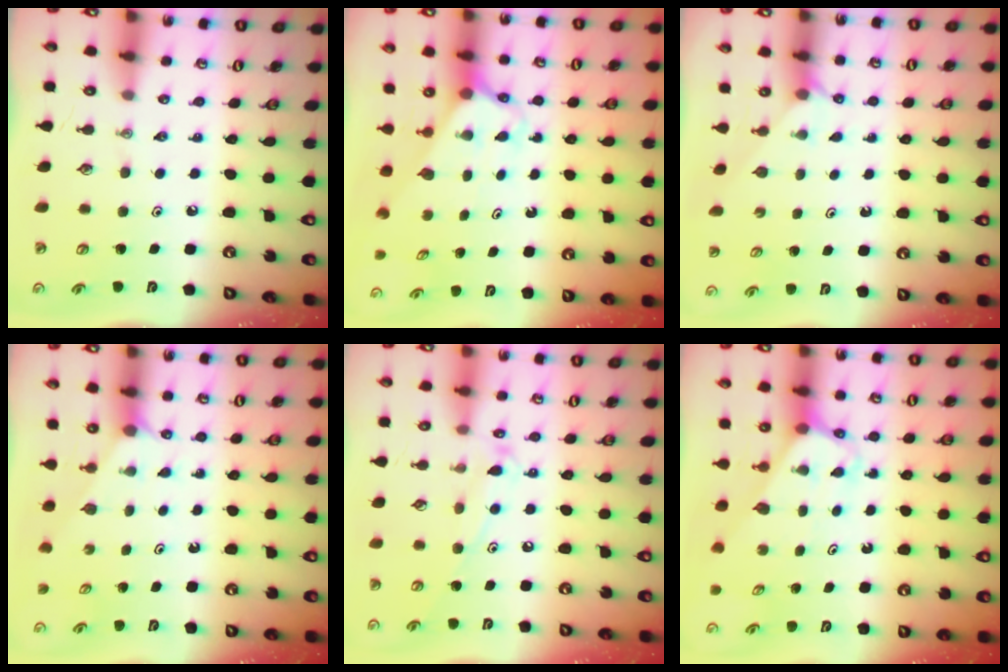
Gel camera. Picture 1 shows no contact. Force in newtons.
{"total": 2.5, "press": 2.5, "slide": 0.2}
{"total": 2.7, "press": 2.7, "slide": 0.3}
{"total": 1.4, "press": 1.4, "slide": 0.2}
{"total": 11.3, "press": 11.2, "slide": 0.8}
{"total": 3.1, "press": 3.1, "slide": 0.2}